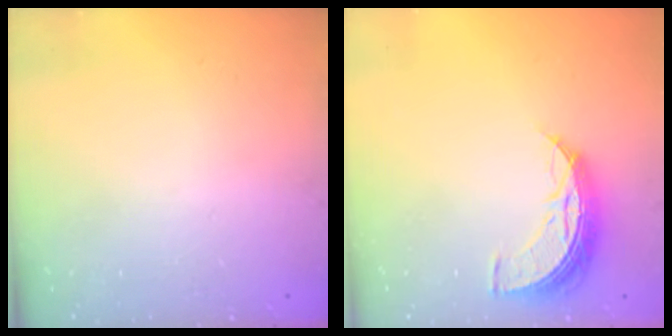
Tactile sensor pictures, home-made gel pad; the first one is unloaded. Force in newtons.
{"total": 10.1, "press": 10.1, "slide": 0.6}